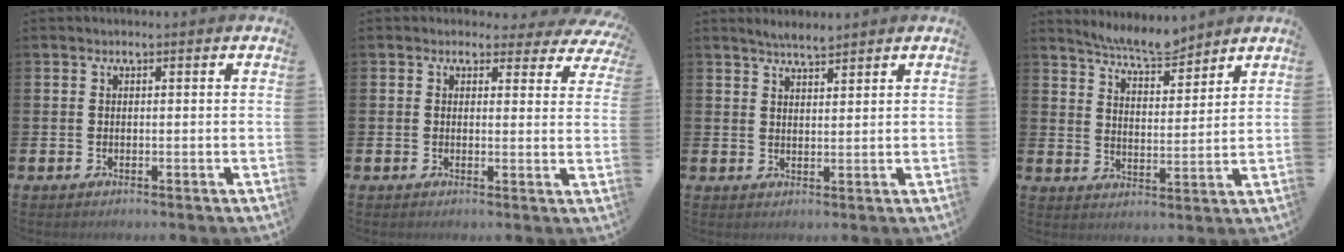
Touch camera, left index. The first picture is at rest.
{"total": 2.2, "force": [1.7, 1.4, 0.3], "torque": [0.002, -0.013, 0.023]}
{"total": 3.1, "force": [3.0, 0.4, 0.6], "torque": [-0.002, -0.011, 0.050]}
{"total": 6.7, "force": [6.5, 0.7, 1.3], "torque": [-0.035, -0.036, 0.117]}